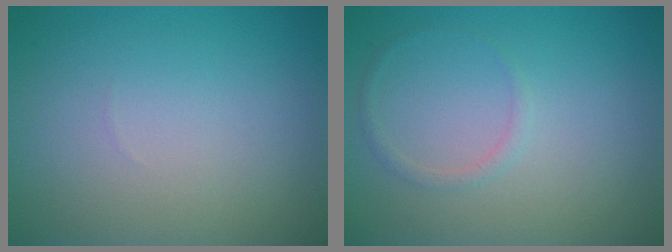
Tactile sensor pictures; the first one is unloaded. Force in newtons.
{"total": 0.8, "press": 0.8, "slide": 0.0}